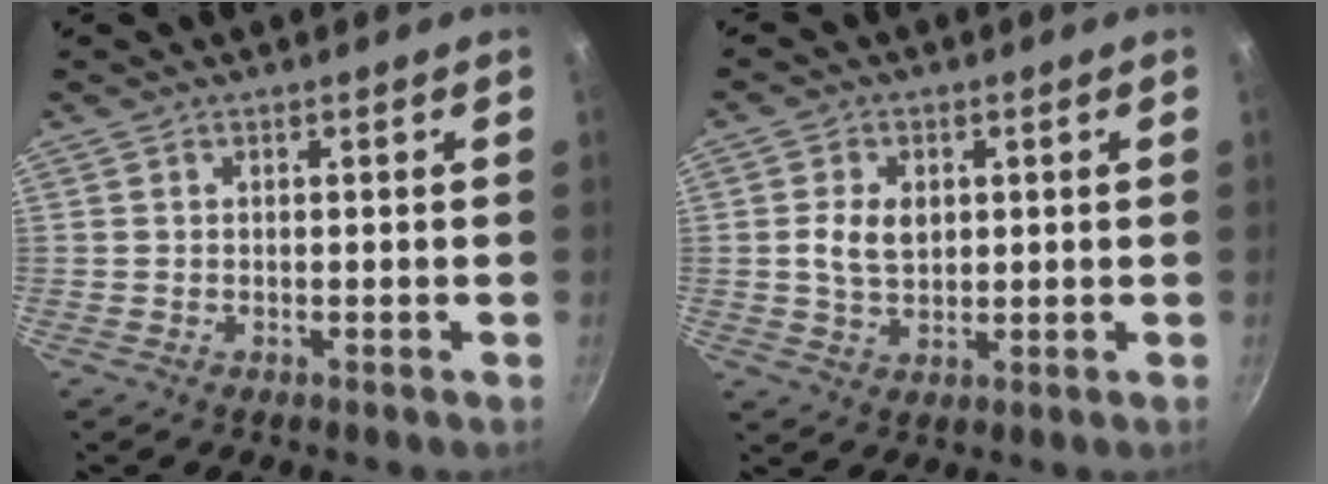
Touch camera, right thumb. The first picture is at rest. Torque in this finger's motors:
{"motor_torque": [0.27, 0.30, 0.10, -0.16, 0.06]}